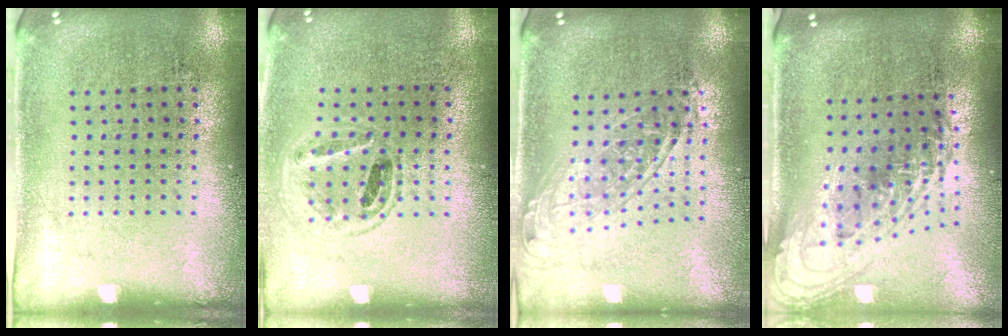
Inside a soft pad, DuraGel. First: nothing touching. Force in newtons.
{"total": 1.0, "press": 1.0, "slide": 0.3}
{"total": 1.5, "press": 1.3, "slide": 0.8}
{"total": 2.2, "press": 1.6, "slide": 1.5}